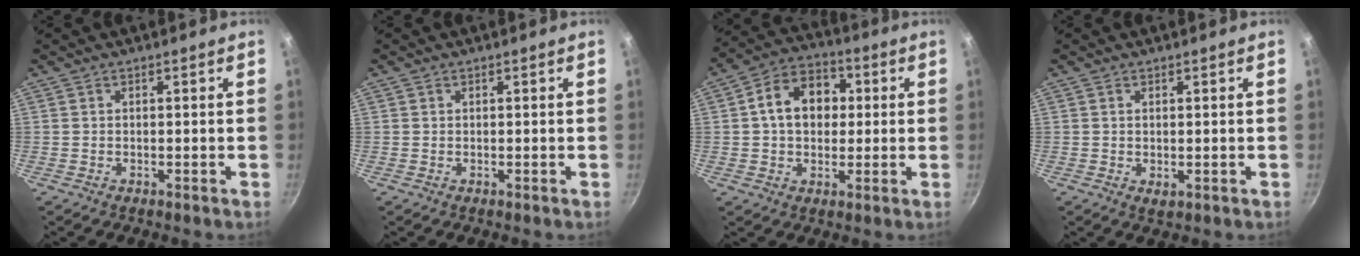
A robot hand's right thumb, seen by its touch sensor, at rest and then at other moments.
{"total": 0.0}
{"total": 11.9, "force": [1.6, 8.9, 7.7], "torque": [-0.088, 0.022, 0.009]}
{"total": 1.5, "force": [0.2, 0.7, 1.3], "torque": [-0.021, -0.005, 0.003]}